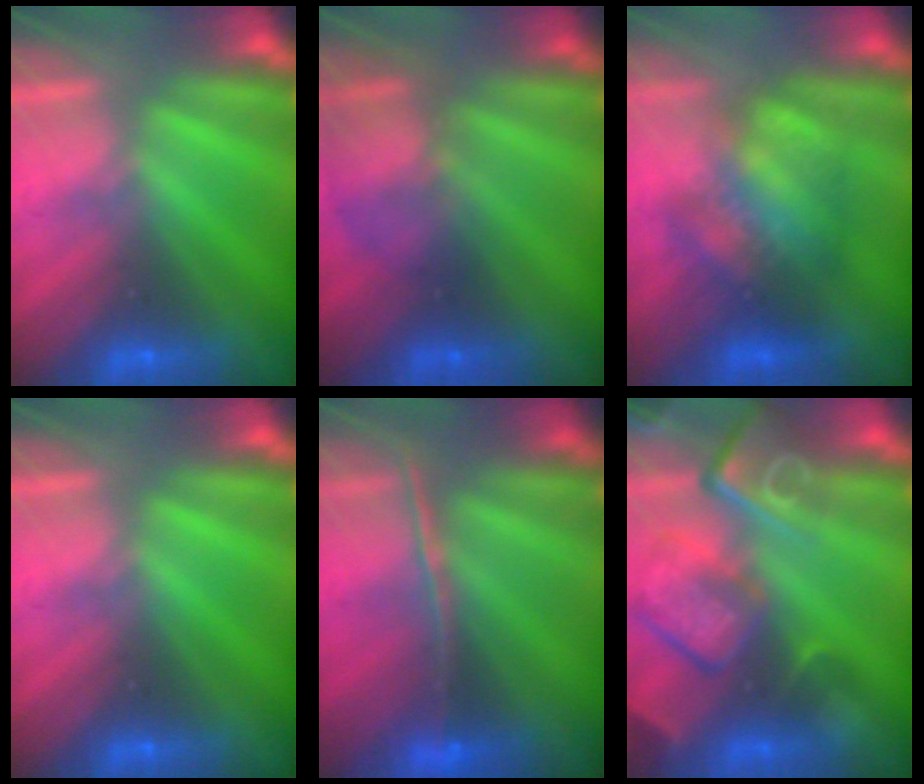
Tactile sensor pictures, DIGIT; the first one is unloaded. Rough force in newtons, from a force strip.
{"total": 2.2}
{"total": 3.7}
{"total": 0.0}
{"total": 1.7}
{"total": 8.6}